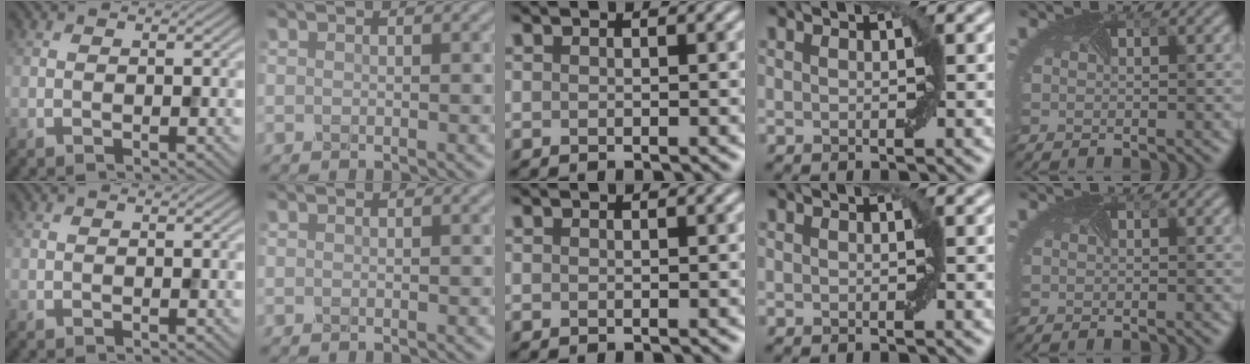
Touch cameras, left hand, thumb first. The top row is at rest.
{}